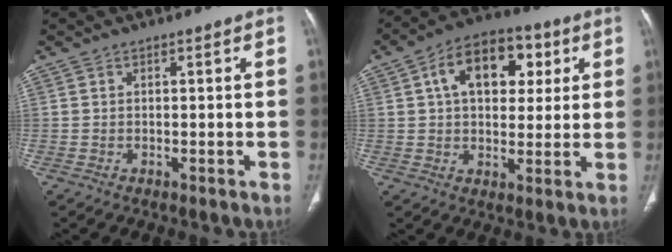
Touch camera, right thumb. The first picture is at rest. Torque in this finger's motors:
{"motor_torque": [0.04, 2.90, 1.32, -0.02, 0.33]}